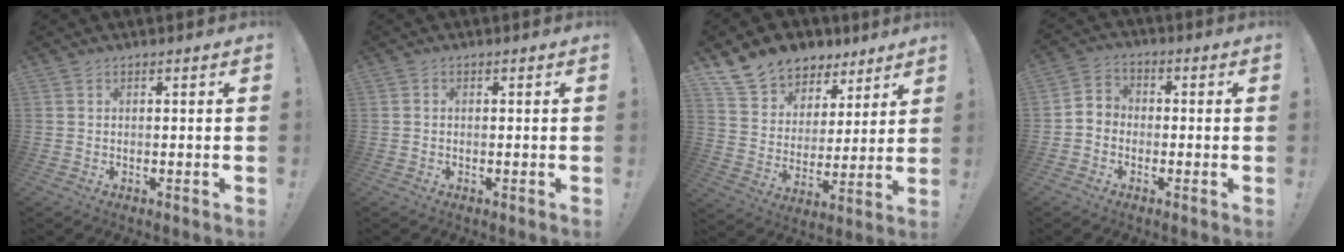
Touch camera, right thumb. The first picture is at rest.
{"total": 0.6, "force": [-0.4, 0.4, 0.0], "torque": [0.001, 0.001, -0.007]}
{"total": 11.7, "force": [8.5, 7.7, 2.2], "torque": [-0.049, -0.062, 0.167]}
{"total": 4.8, "force": [-2.7, 3.8, 1.2], "torque": [-0.020, 0.023, -0.049]}